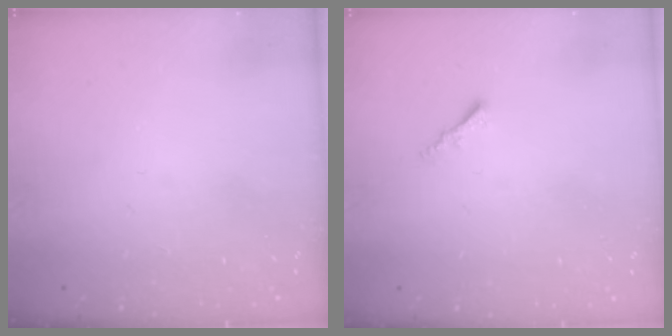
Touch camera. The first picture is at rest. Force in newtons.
{"total": 1.5, "press": 1.5, "slide": 0.4}